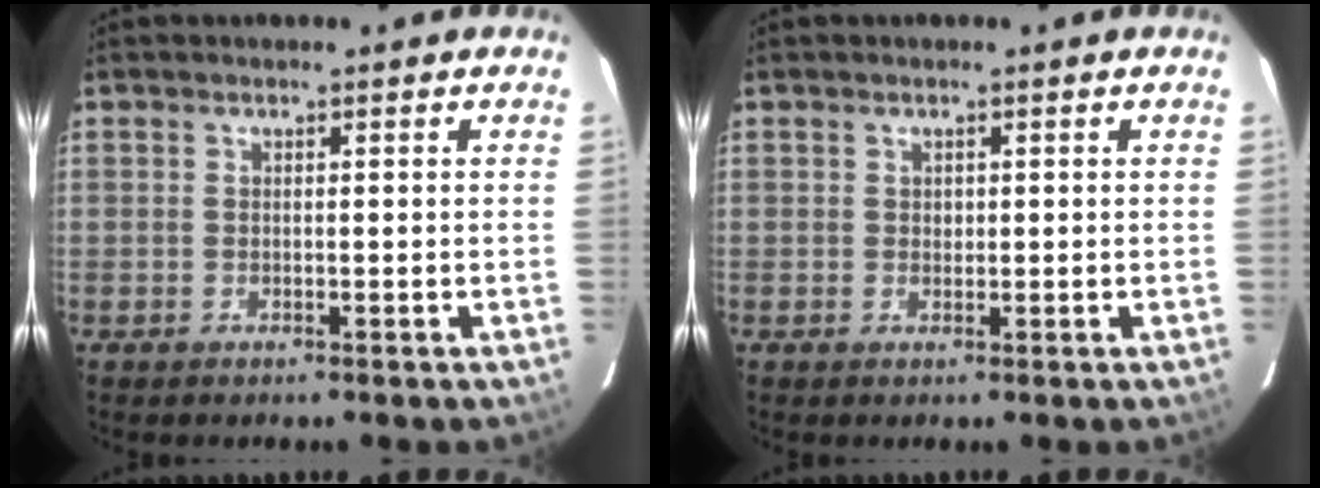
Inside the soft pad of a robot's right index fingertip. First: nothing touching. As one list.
[{"total": 0.9, "force": [0.2, 0.8, 0.2], "torque": [-0.001, 0.002, 0.004]}]